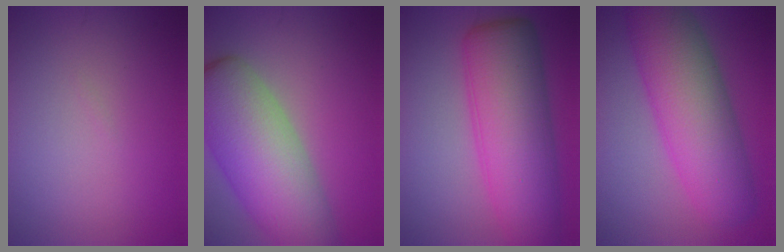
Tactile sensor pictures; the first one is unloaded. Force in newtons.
{"total": 10.6, "press": 10.6, "slide": 0.4}
{"total": 10.5, "press": 10.5, "slide": 0.2}
{"total": 9.9, "press": 9.9, "slide": 0.4}